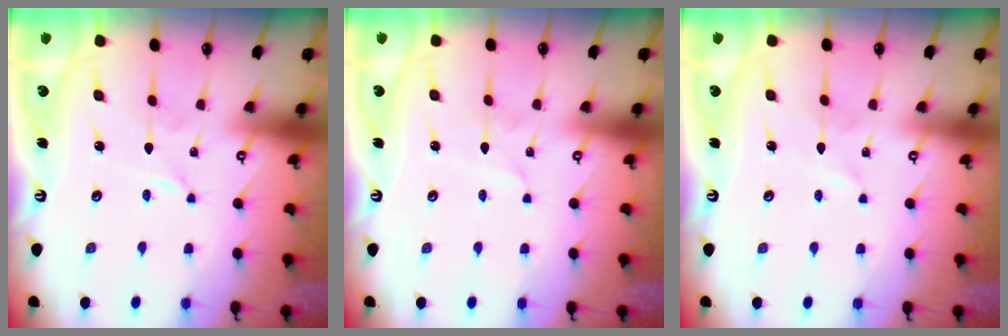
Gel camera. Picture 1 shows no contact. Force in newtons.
{"total": 1.9, "press": 1.9, "slide": 0.3}
{"total": 1.2, "press": 1.1, "slide": 0.2}